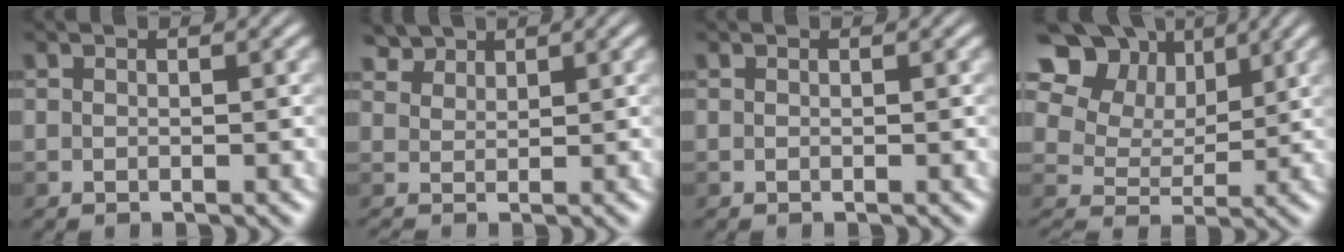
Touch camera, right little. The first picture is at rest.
{"total": 2.9, "force": [2.6, 1.2, 0.5], "torque": [-0.019, 0.002, 0.047]}
{"total": 0.0}
{"total": 11.3, "force": [6.1, 7.4, 5.9], "torque": [-0.113, 0.031, 0.086]}